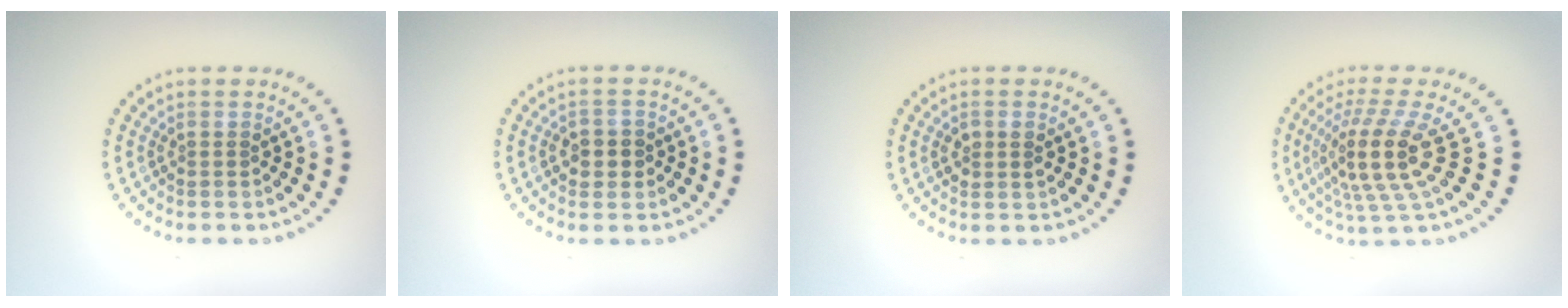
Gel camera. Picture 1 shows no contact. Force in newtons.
{"total": 2.3, "press": 2.2, "slide": 0.5}
{"total": 1.4, "press": 1.4, "slide": 0.2}
{"total": 5.2, "press": 3.8, "slide": 3.7}